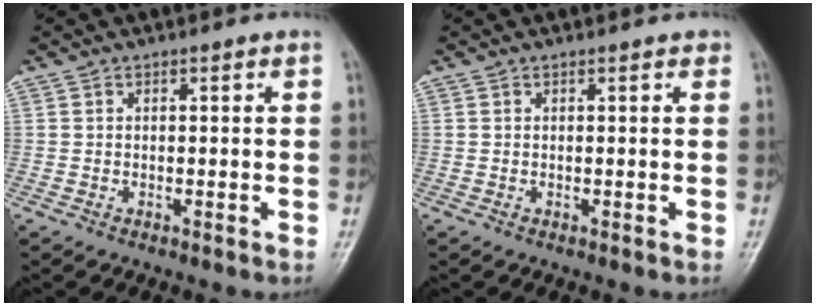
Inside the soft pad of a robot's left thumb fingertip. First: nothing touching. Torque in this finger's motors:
{"motor_torque": [-0.02, -0.05, 0.15, -0.21, 0.00]}